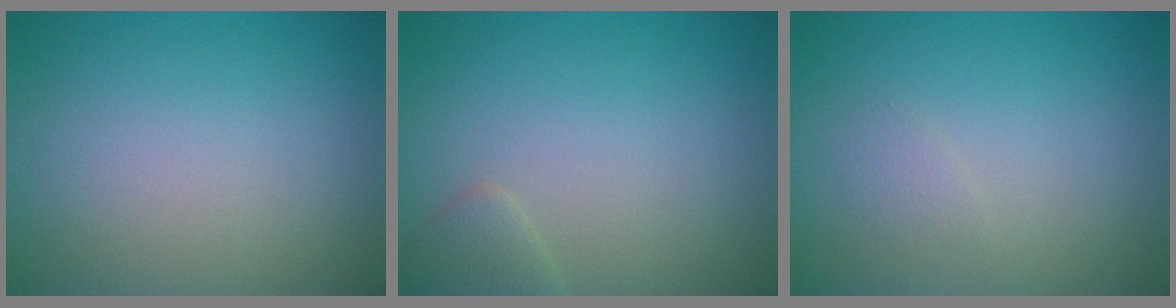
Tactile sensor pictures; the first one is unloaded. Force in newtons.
{"total": 1.4, "press": 1.4, "slide": 0.1}
{"total": 0.8, "press": 0.8, "slide": 0.1}